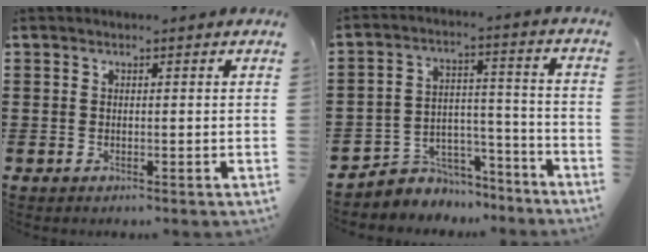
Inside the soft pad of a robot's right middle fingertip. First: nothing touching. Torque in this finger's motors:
{"motor_torque": [2.14, 0.00, 0.01, 0.02]}